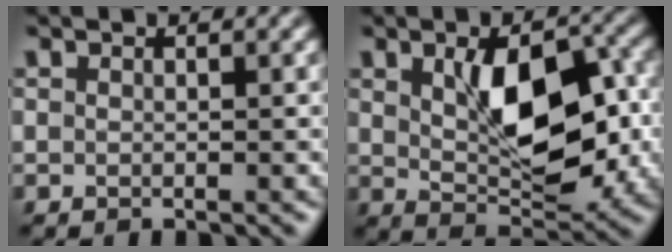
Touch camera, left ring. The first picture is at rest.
{"total": 8.4, "force": [0.7, 4.3, 7.1], "torque": [-0.122, -0.002, 0.017]}